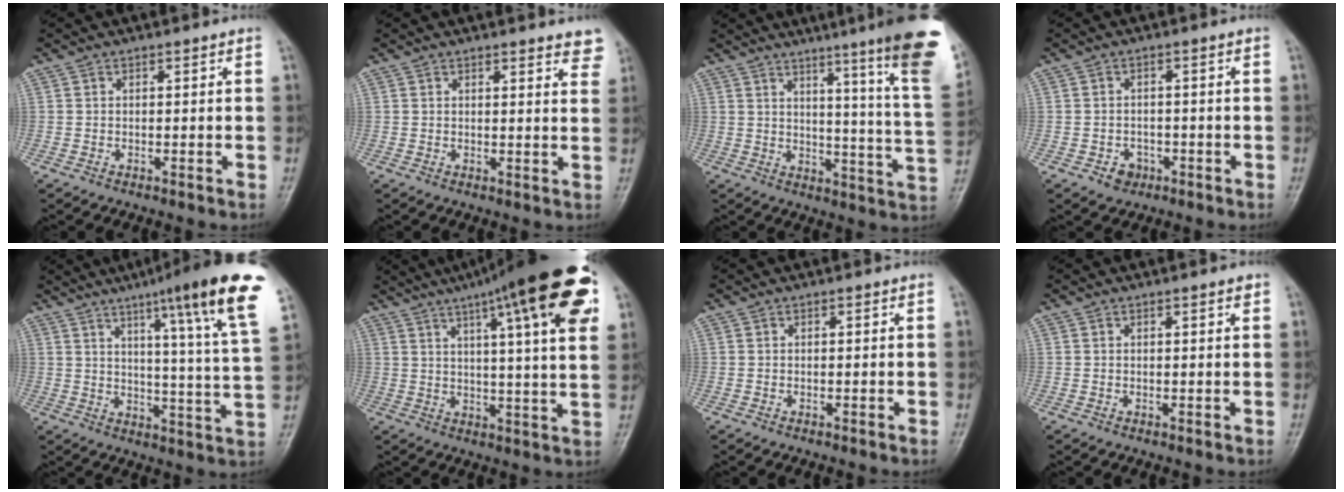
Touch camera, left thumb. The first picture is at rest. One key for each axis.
{"total": 5.5, "fx": 4.7, "fy": 1.3, "fz": 2.5, "tx": -0.006, "ty": -0.020, "tz": 0.040}
{"total": 21.6, "fx": 13.8, "fy": 0.4, "fz": 16.7, "tx": -0.201, "ty": -0.093, "tz": 0.168}
{"total": 2.9, "fx": -1.5, "fy": 2.4, "fz": 0.9, "tx": 0.001, "ty": 0.013, "tz": -0.019}
{"total": 21.0, "fx": 12.1, "fy": 1.3, "fz": 17.1, "tx": -0.218, "ty": -0.048, "tz": 0.156}
{"total": 23.1, "fx": 11.2, "fy": 4.2, "fz": 19.7, "tx": -0.275, "ty": -0.009, "tz": 0.151}
{"total": 0.0}
{"total": 1.0, "fx": 0.6, "fy": 0.1, "fz": 0.8, "tx": -0.010, "ty": -0.002, "tz": 0.007}